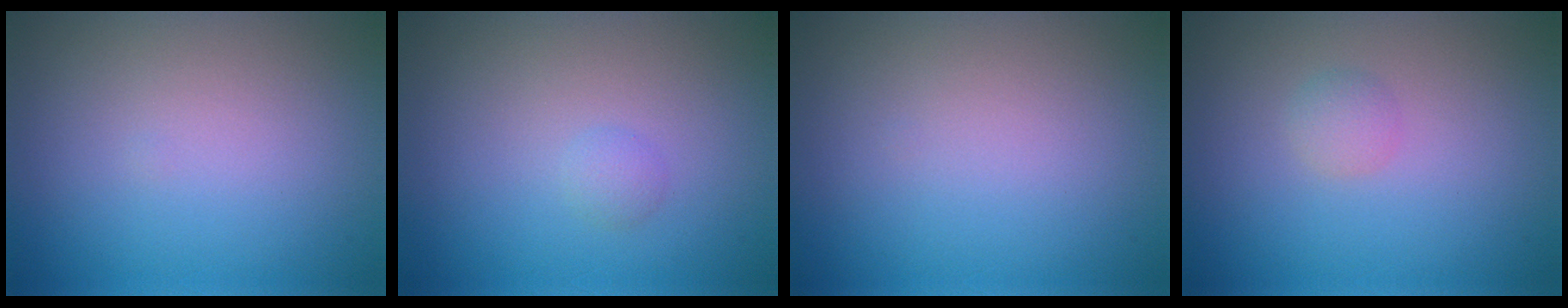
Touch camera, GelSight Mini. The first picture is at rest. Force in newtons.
{"total": 0.8, "press": 0.8, "slide": 0.0}
{"total": 0.0}
{"total": 1.2, "press": 1.2, "slide": 0.0}